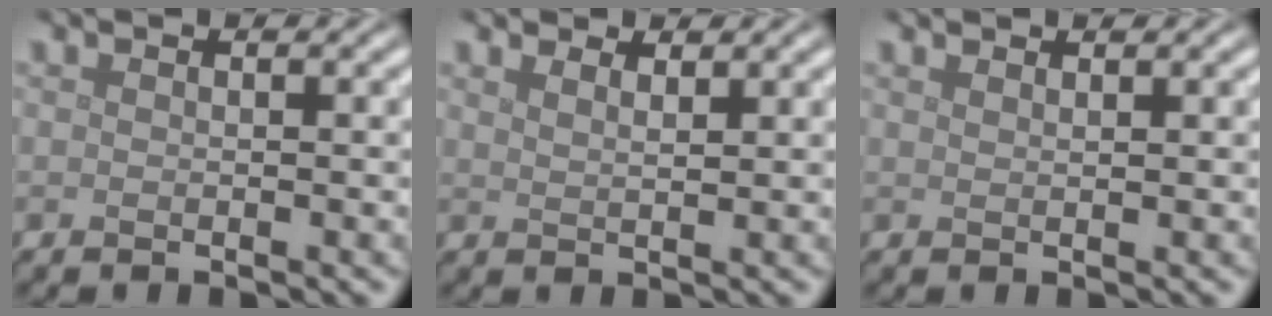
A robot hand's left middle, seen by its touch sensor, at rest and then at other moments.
{"total": 2.4, "force": [2.0, 0.9, 1.0], "torque": [-0.006, 0.003, 0.014]}
{"total": 1.2, "force": [1.0, 0.3, 0.4], "torque": [0.001, -0.003, 0.009]}